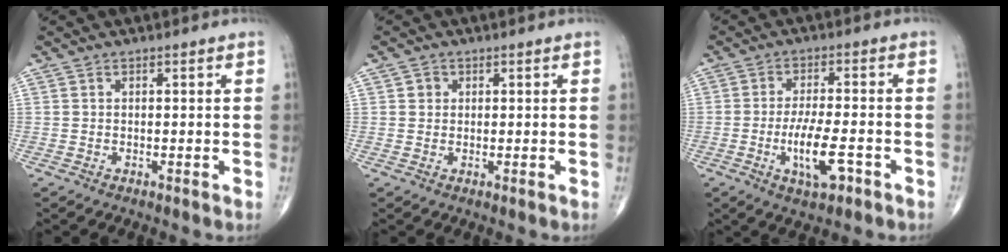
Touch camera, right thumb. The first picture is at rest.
{"total": 1.7, "force": [0.4, 1.6, 0.4], "torque": [0.001, 0.000, 0.003]}
{"total": 8.3, "force": [-3.1, 2.6, 7.3], "torque": [-0.133, 0.007, -0.052]}